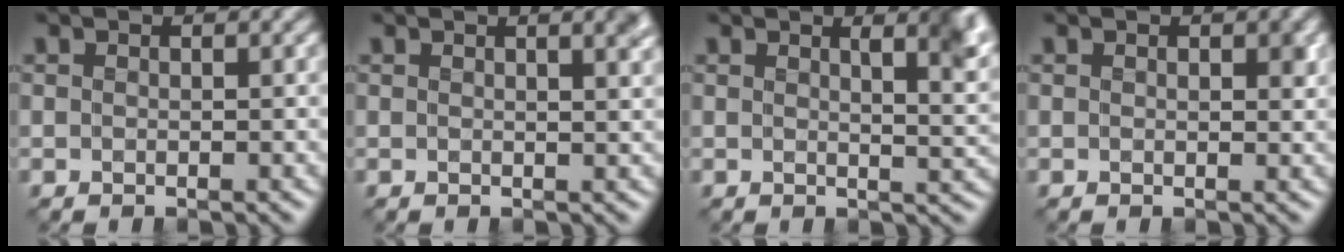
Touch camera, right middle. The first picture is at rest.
{"total": 2.8, "force": [1.4, 1.1, 2.2], "torque": [-0.004, 0.007, 0.008]}
{"total": 4.5, "force": [2.1, 1.5, 3.7], "torque": [-0.028, 0.001, 0.024]}
{"total": 1.3, "force": [0.3, 0.6, 1.1], "torque": [-0.010, -0.004, 0.006]}